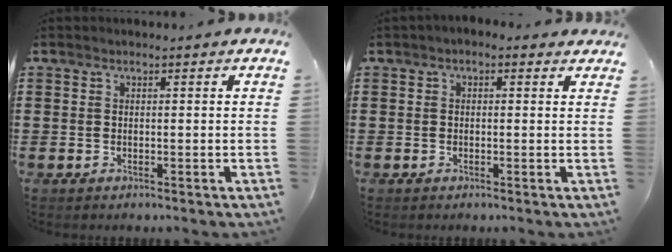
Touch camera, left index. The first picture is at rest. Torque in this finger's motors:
{"motor_torque": [2.14, 0.00, 0.12, -0.14]}